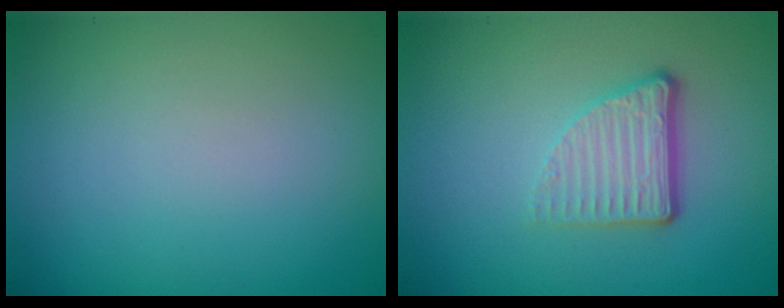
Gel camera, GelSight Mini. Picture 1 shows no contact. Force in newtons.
{"total": 3.8, "press": 2.5, "slide": 2.9}